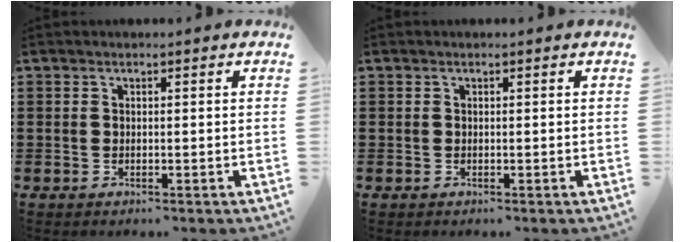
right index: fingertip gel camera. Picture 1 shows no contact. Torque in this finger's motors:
{"motor_torque": [0.00, 0.00, 0.00, 0.00]}